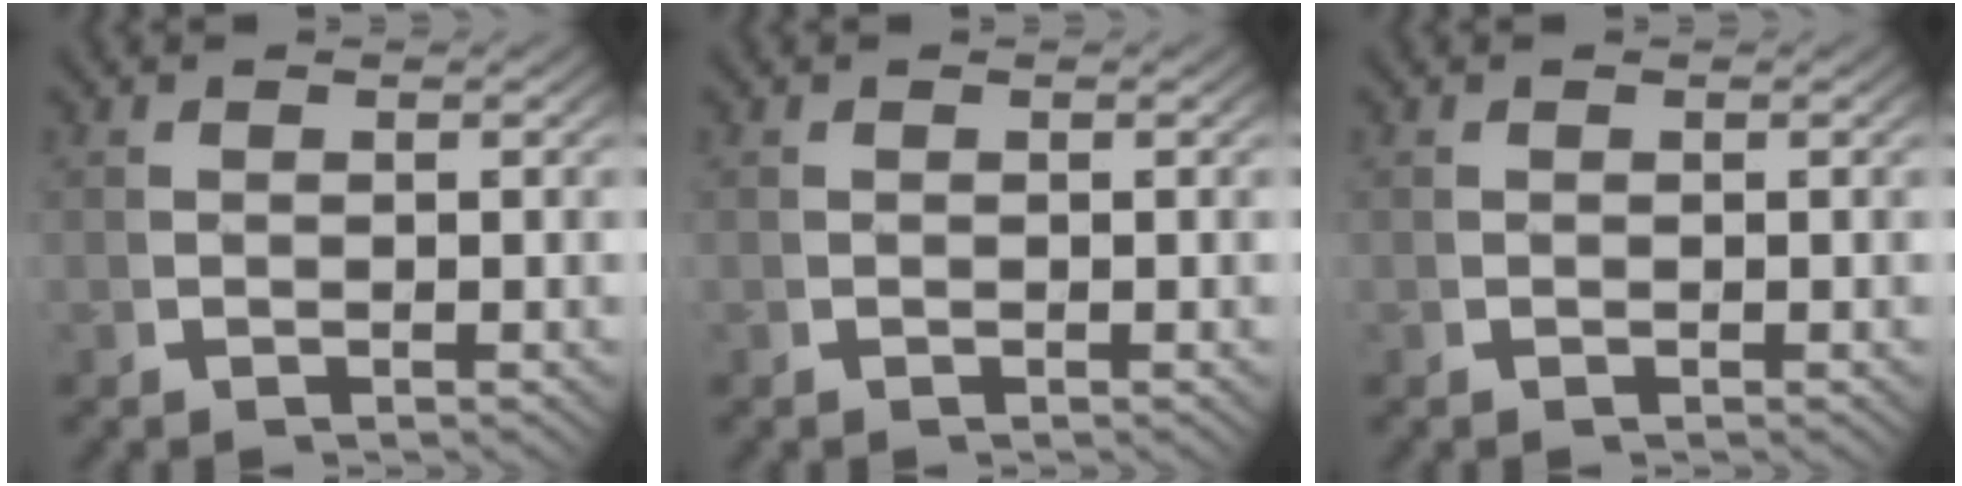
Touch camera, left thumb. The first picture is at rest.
{"total": 0.0}
{"total": 0.0}